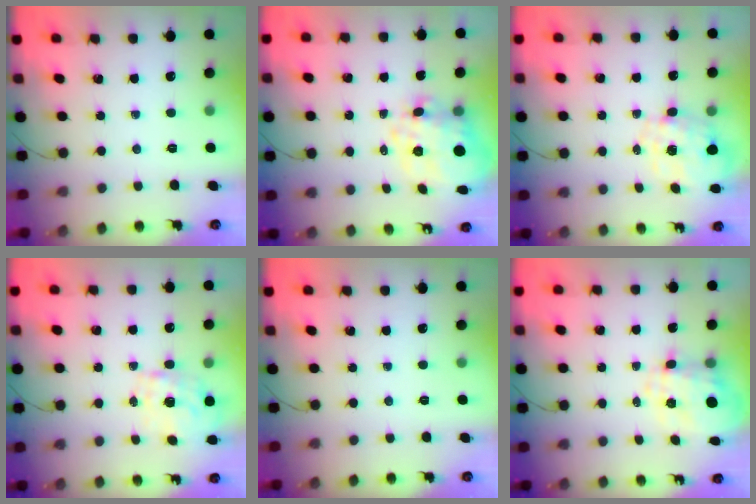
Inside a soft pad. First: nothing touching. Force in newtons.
{"total": 7.8, "press": 7.1, "slide": 3.4}
{"total": 2.0, "press": 1.8, "slide": 1.0}
{"total": 1.5, "press": 1.3, "slide": 0.8}
{"total": 0.0}
{"total": 7.3, "press": 7.1, "slide": 1.5}